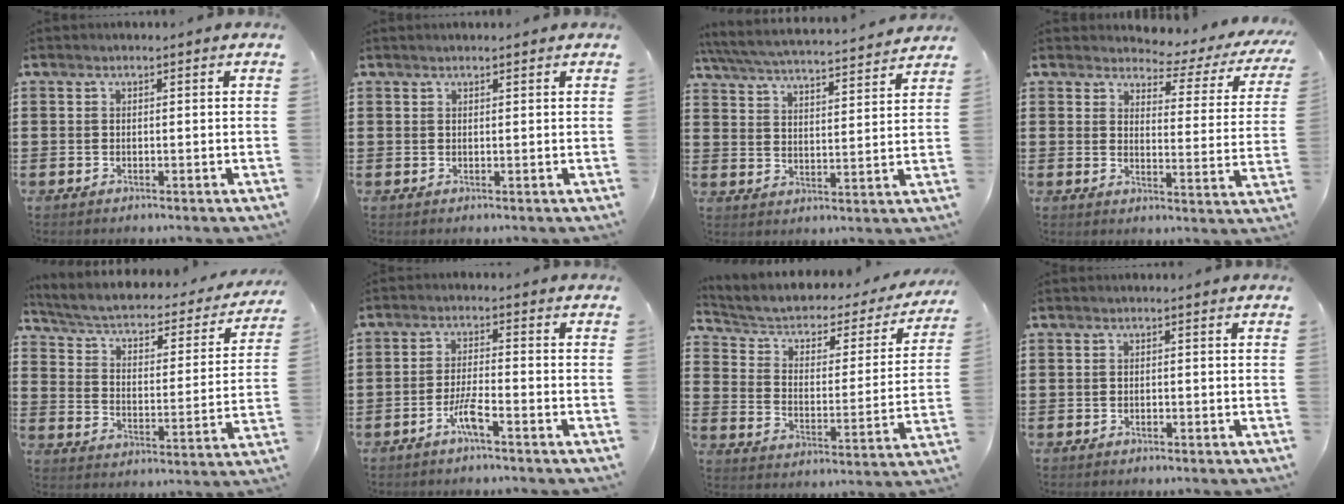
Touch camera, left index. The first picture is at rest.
{"total": 0.7, "force": [0.7, 0.0, 0.2], "torque": [-0.005, 0.000, 0.014]}
{"total": 5.1, "force": [4.9, -0.2, 1.3], "torque": [-0.048, -0.035, 0.080]}
{"total": 3.2, "force": [2.8, 1.2, 1.1], "torque": [-0.025, -0.024, 0.036]}
{"total": 3.0, "force": [2.2, 1.1, 1.8], "torque": [-0.050, -0.023, 0.026]}
{"total": 4.3, "force": [-2.5, 0.3, 3.4], "torque": [-0.079, -0.005, -0.051]}
{"total": 3.4, "force": [1.9, 2.2, 1.7], "torque": [-0.049, -0.017, 0.020]}
{"total": 0.5, "force": [-0.4, 0.2, 0.2], "torque": [-0.007, -0.002, -0.009]}